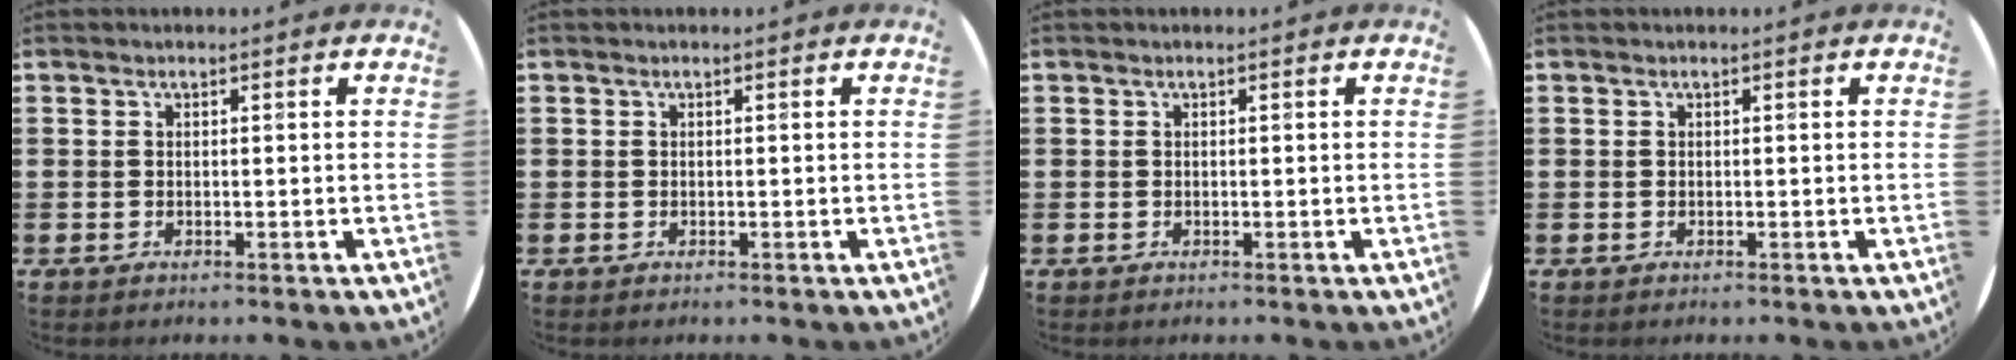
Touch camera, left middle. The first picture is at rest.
{"total": 0.0}
{"total": 0.0}
{"total": 0.0}